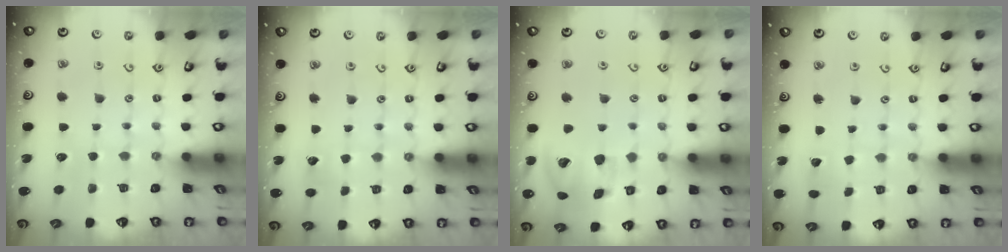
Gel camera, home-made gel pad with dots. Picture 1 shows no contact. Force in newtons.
{"total": 2.3, "press": 2.3, "slide": 0.1}
{"total": 16.4, "press": 16.3, "slide": 2.4}
{"total": 2.9, "press": 2.9, "slide": 0.2}